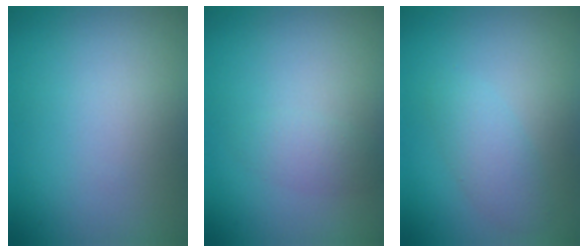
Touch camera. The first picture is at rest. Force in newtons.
{"total": 1.5, "press": 1.5, "slide": 0.1}
{"total": 2.2, "press": 2.2, "slide": 0.1}